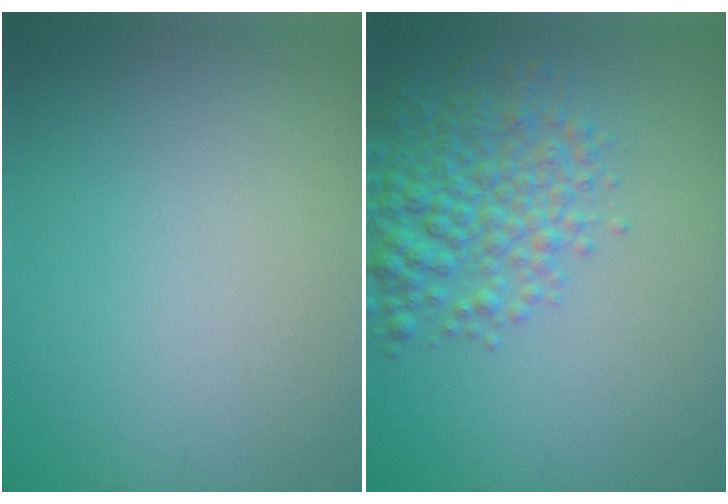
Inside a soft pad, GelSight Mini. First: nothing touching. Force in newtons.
{"total": 5.0, "press": 5.0, "slide": 0.2}